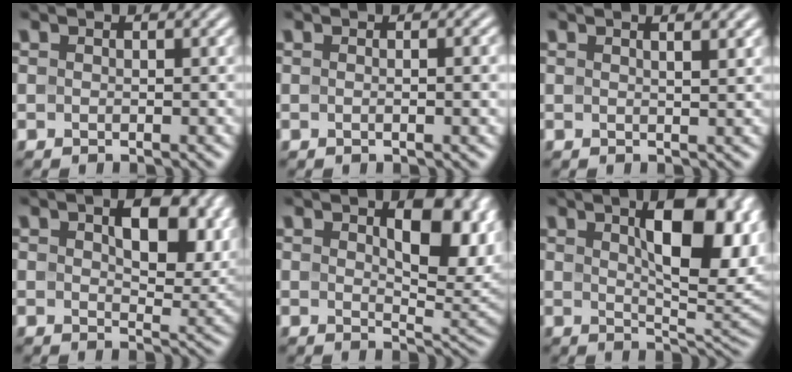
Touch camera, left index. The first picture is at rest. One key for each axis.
{"total": 2.6, "fx": 0.1, "fy": 0.8, "fz": 2.5, "tx": -0.022, "ty": 0.005, "tz": -0.005}
{"total": 2.4, "fx": 1.4, "fy": 0.8, "fz": 1.8, "tx": -0.013, "ty": 0.010, "tz": 0.003}
{"total": 8.8, "fx": 3.0, "fy": 4.5, "fz": 6.9, "tx": -0.099, "ty": -0.004, "tz": 0.052}
{"total": 8.5, "fx": 2.3, "fy": 3.8, "fz": 7.2, "tx": -0.104, "ty": -0.003, "tz": 0.042}
{"total": 11.1, "fx": 3.3, "fy": 4.2, "fz": 9.7, "tx": -0.136, "ty": 0.004, "tz": 0.054}